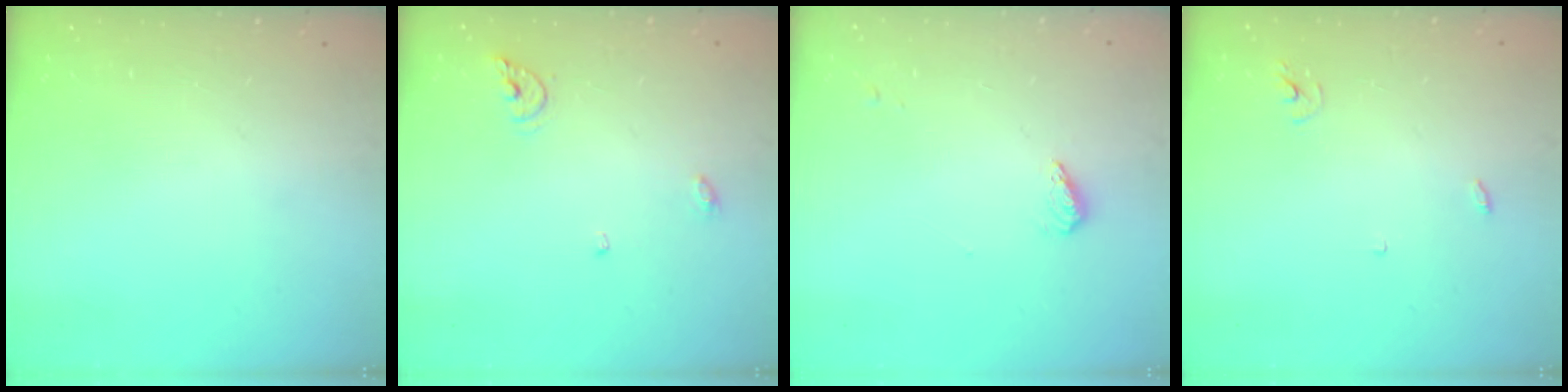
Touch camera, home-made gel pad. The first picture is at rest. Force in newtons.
{"total": 5.8, "press": 5.8, "slide": 0.4}
{"total": 3.4, "press": 3.4, "slide": 0.5}
{"total": 2.5, "press": 2.5, "slide": 0.1}